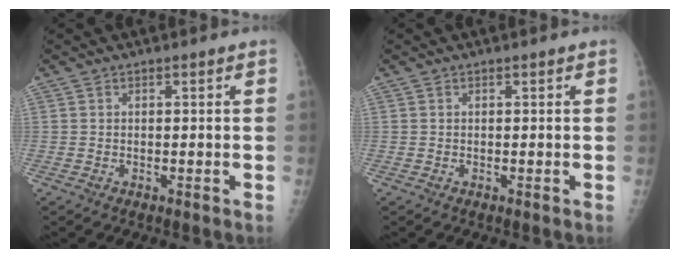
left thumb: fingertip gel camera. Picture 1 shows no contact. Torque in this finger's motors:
{"motor_torque": [0.02, 0.11, 0.02, -0.18, 0.00]}